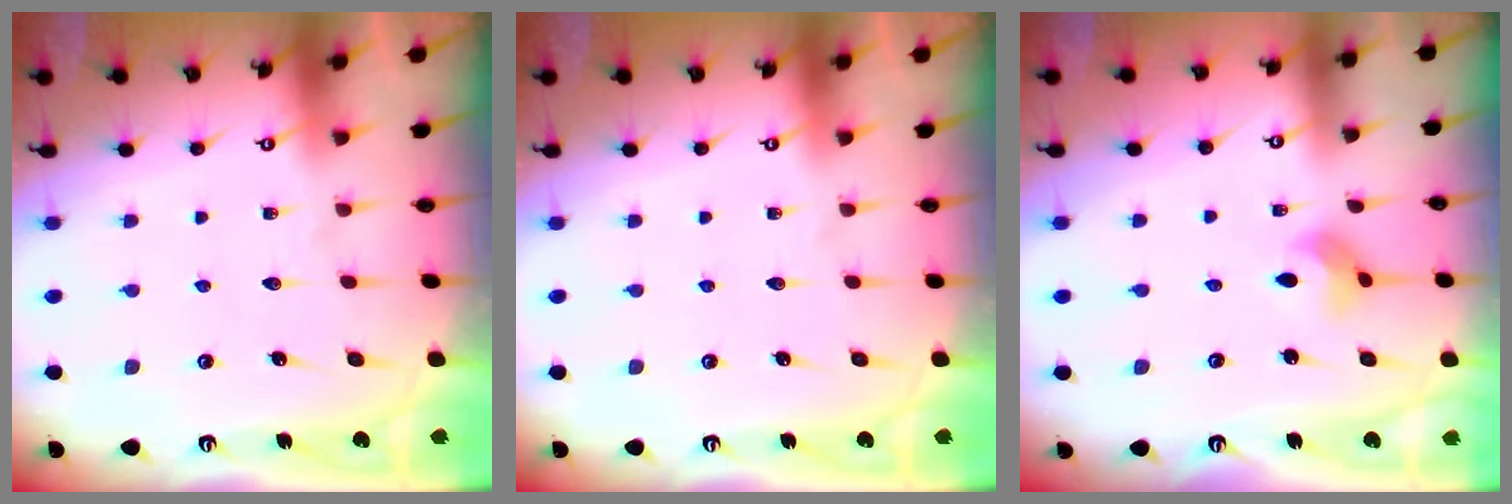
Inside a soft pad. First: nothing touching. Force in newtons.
{"total": 0.0}
{"total": 4.2, "press": 4.1, "slide": 0.8}